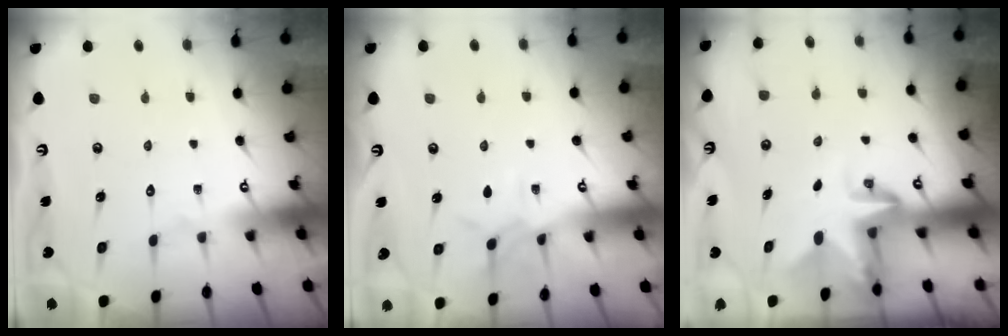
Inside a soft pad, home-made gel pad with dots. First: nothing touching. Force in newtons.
{"total": 5.3, "press": 5.3, "slide": 0.6}
{"total": 3.0, "press": 3.0, "slide": 0.4}